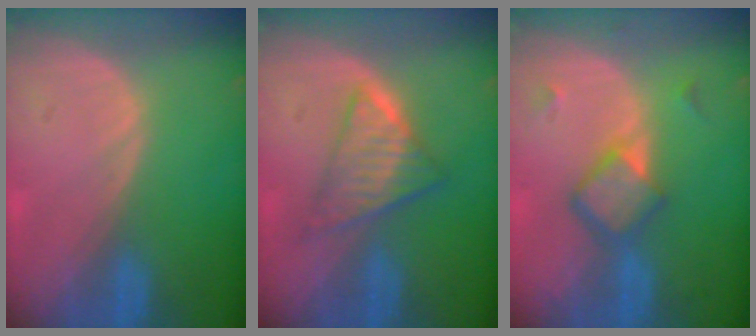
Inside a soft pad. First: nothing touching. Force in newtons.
{"total": 6.1, "press": 5.7, "slide": 2.1}
{"total": 5.8, "press": 5.1, "slide": 2.7}